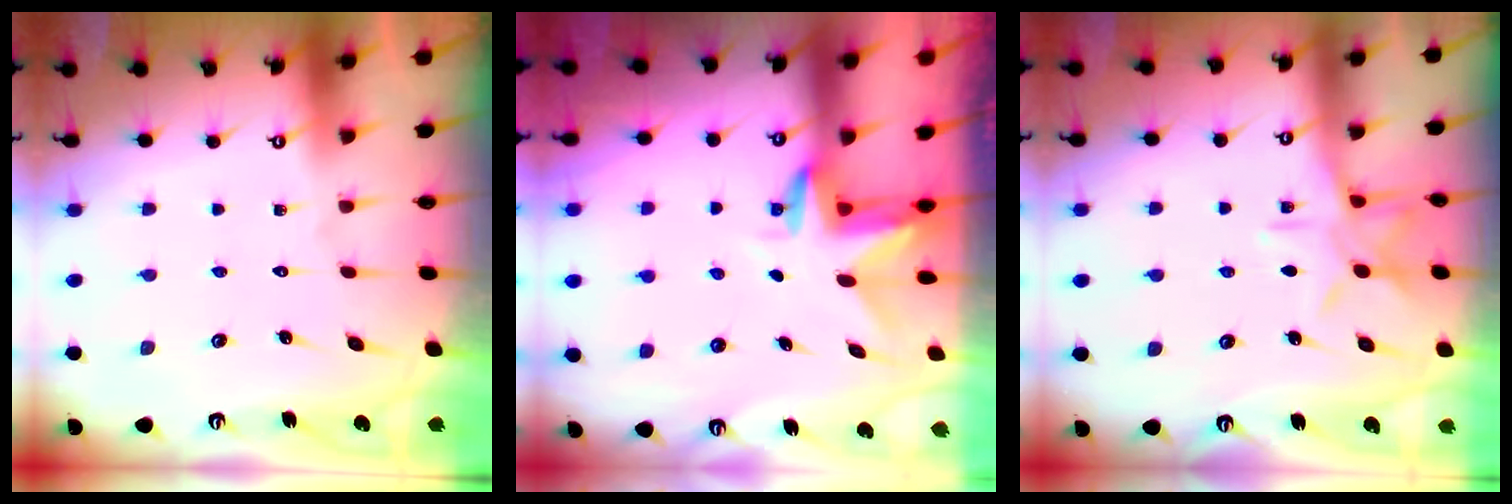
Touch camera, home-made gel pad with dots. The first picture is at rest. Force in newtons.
{"total": 2.9, "press": 2.9, "slide": 0.2}
{"total": 9.2, "press": 9.2, "slide": 0.4}